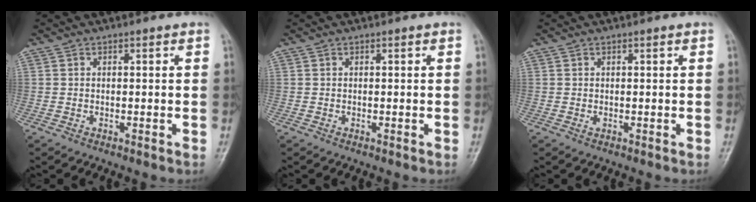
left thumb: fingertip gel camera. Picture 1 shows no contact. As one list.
[{"total": 0.0}, {"total": 0.5, "force": [0.2, 0.3, 0.4], "torque": [-0.005, 0.002, 0.004]}]